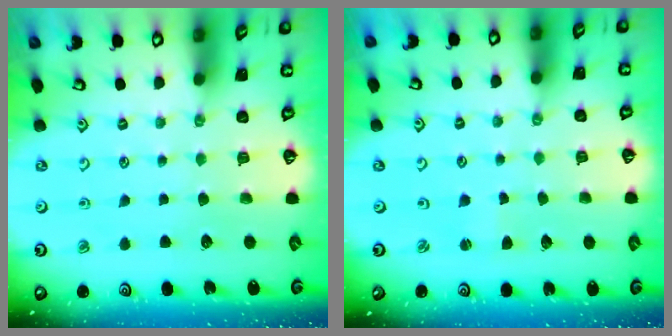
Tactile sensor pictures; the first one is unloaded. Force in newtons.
{"total": 1.1, "press": 1.1, "slide": 0.2}